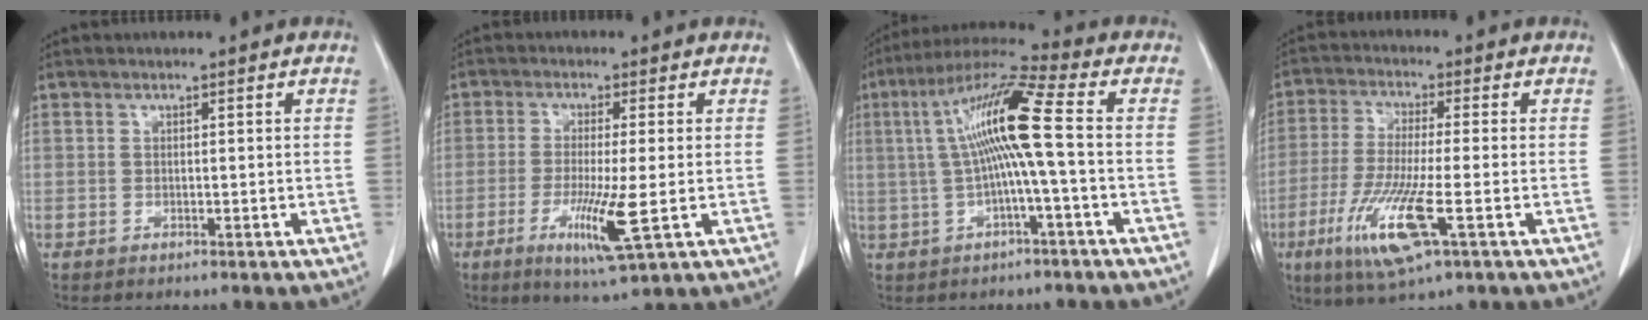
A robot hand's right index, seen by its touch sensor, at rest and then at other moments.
{"total": 8.3, "force": [-2.4, 0.2, 8.0], "torque": [-0.149, -0.024, -0.042]}
{"total": 11.5, "force": [0.4, -0.5, 11.5], "torque": [-0.215, 0.027, 0.004]}
{"total": 11.5, "force": [-4.4, 0.9, 10.6], "torque": [-0.220, -0.028, -0.082]}